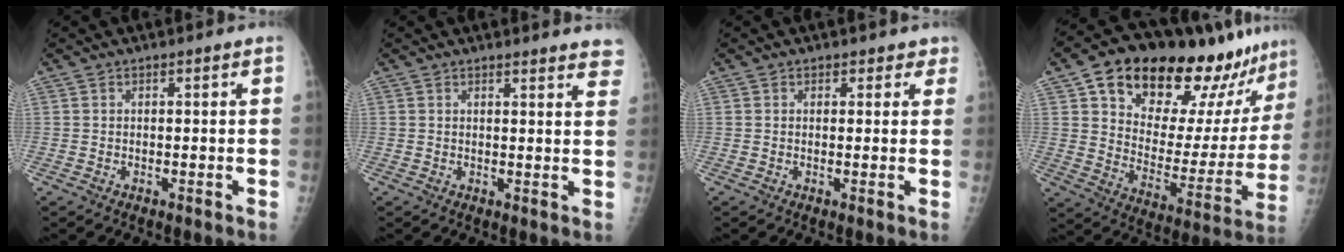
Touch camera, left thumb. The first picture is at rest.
{"total": 7.1, "force": [6.7, 1.3, 2.1], "torque": [0.001, -0.031, 0.053]}
{"total": 2.0, "force": [1.3, 1.4, 0.2], "torque": [0.027, -0.005, 0.009]}
{"total": 27.1, "force": [19.3, 11.0, 15.5], "torque": [-0.189, -0.069, 0.283]}